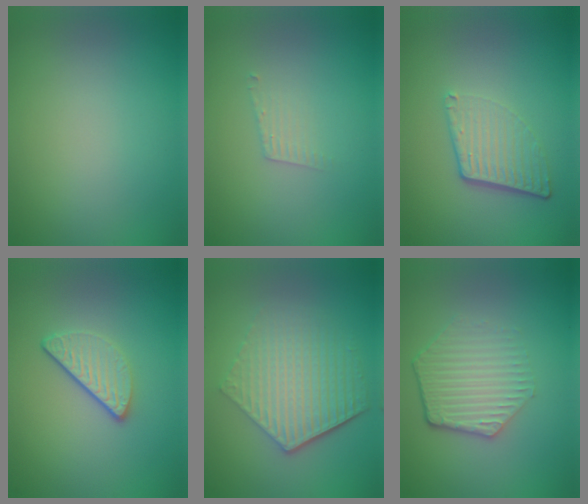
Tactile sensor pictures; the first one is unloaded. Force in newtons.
{"total": 1.3, "press": 1.3, "slide": 0.1}
{"total": 4.4, "press": 2.9, "slide": 3.3}
{"total": 3.0, "press": 2.3, "slide": 1.9}
{"total": 6.1, "press": 4.5, "slide": 4.2}
{"total": 4.3, "press": 3.2, "slide": 2.8}